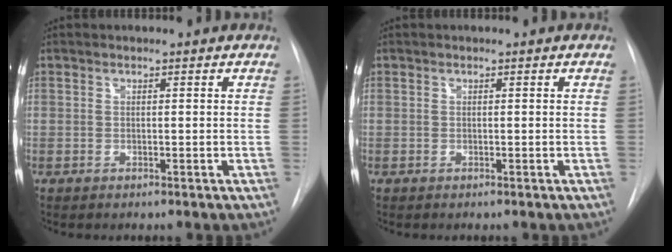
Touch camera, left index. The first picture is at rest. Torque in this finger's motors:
{"motor_torque": [-0.10, -0.05, 0.00, -0.06]}